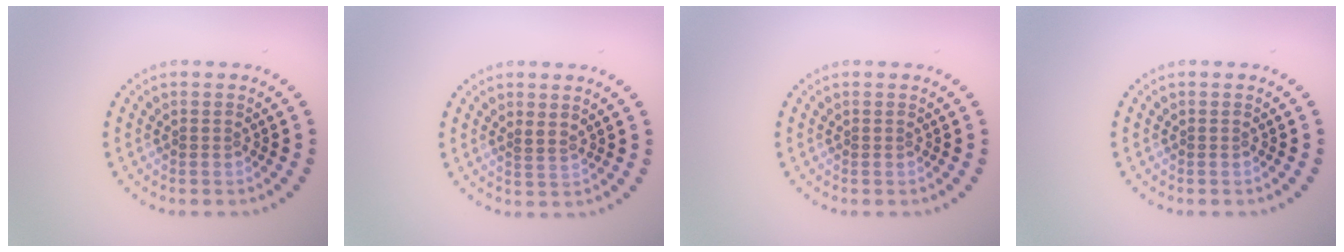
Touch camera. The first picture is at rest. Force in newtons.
{"total": 0.6, "press": 0.4, "slide": 0.5}
{"total": 0.0}
{"total": 0.0}